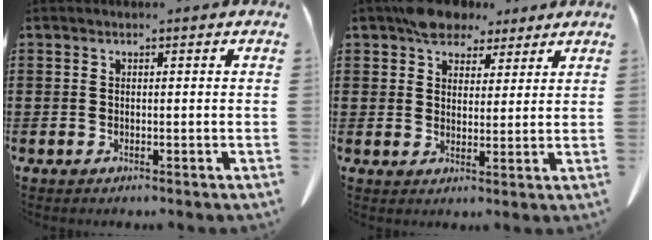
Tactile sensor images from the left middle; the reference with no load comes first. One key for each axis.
{"total": 6.2, "fx": 4.9, "fy": 3.3, "fz": 1.6, "tx": -0.043, "ty": 0.001, "tz": 0.094}